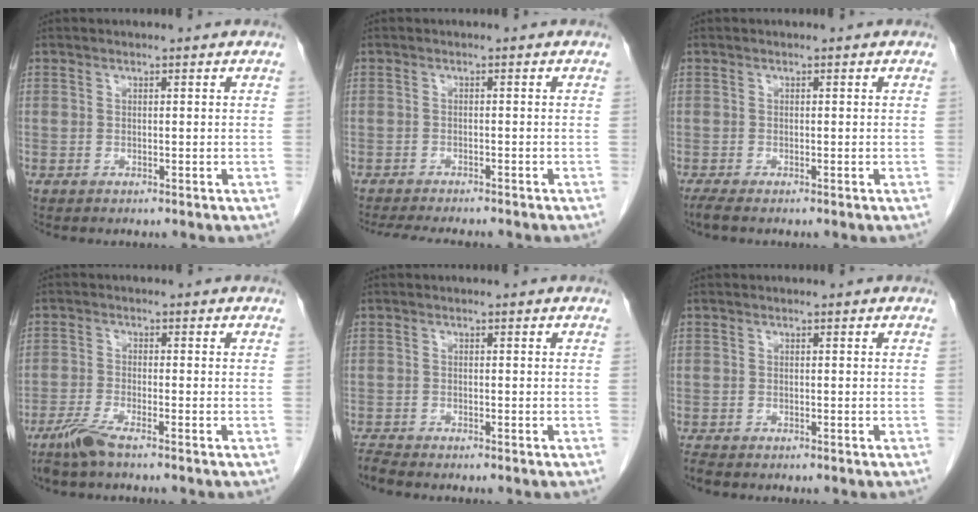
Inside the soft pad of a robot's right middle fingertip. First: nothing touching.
{"total": 9.0, "force": [-8.0, 1.5, 3.8], "torque": [-0.056, -0.014, -0.113]}
{"total": 1.4, "force": [-1.2, 0.0, 0.8], "torque": [-0.022, -0.007, -0.022]}
{"total": 3.9, "force": [-3.0, 0.1, 2.4], "torque": [-0.059, -0.010, -0.065]}
{"total": 1.8, "force": [-1.8, -0.5, 0.1], "torque": [-0.009, -0.011, -0.036]}
{"total": 1.6, "force": [-1.4, 0.3, 0.6], "torque": [-0.018, -0.006, -0.022]}